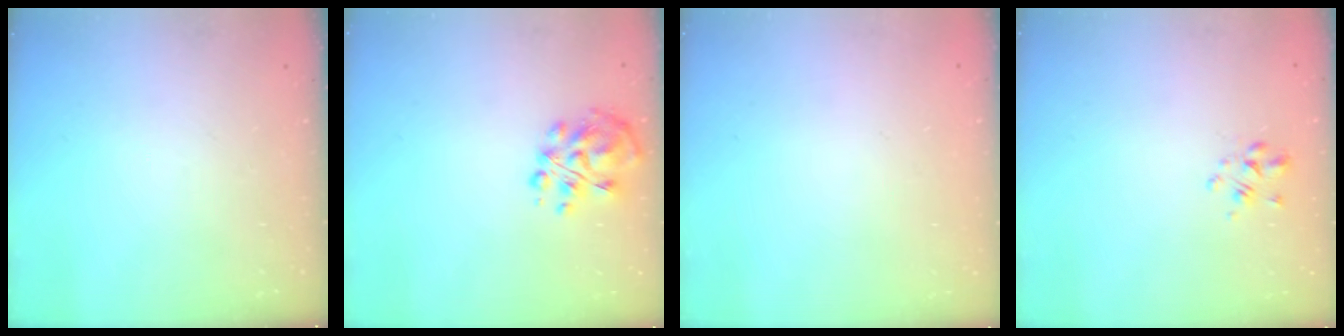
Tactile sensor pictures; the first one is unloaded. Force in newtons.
{"total": 8.8, "press": 8.6, "slide": 1.8}
{"total": 1.8, "press": 1.8, "slide": 0.2}
{"total": 2.0, "press": 1.8, "slide": 0.9}